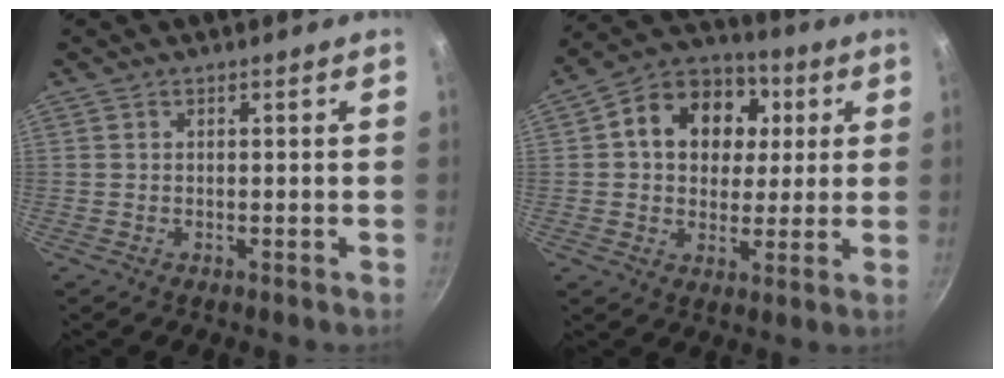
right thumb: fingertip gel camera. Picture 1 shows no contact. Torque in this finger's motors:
{"motor_torque": [-0.26, 0.67, 0.43, 0.27, 0.08]}